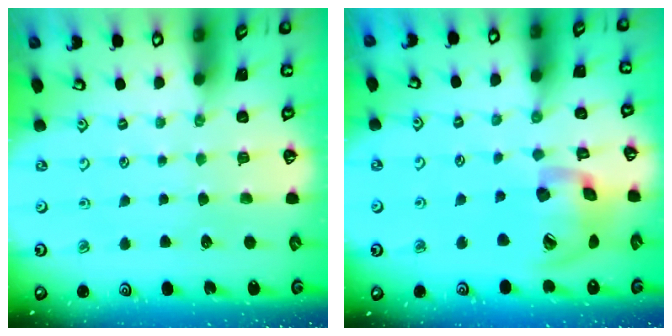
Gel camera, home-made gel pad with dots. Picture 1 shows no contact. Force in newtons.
{"total": 18.0, "press": 17.8, "slide": 2.8}